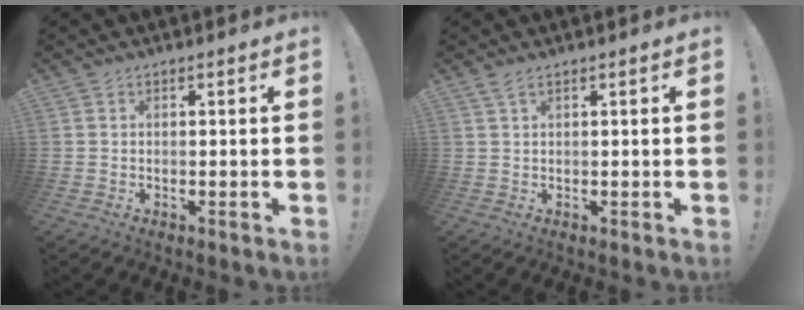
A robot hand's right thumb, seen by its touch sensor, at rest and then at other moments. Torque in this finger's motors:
{"motor_torque": [-0.15, 0.08, 0.13, 0.28, -0.03]}